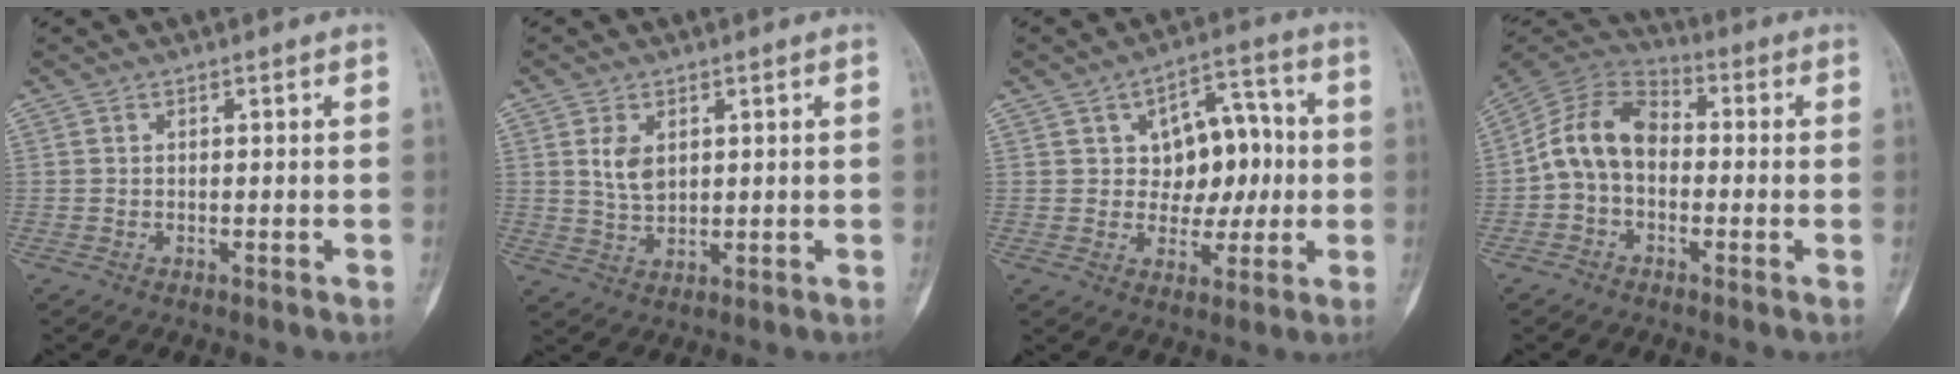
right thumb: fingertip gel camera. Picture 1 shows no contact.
{"total": 4.7, "force": [1.6, 3.0, 3.3], "torque": [-0.049, -0.011, 0.037]}
{"total": 11.6, "force": [1.2, 7.8, 8.5], "torque": [-0.067, 0.021, 0.019]}
{"total": 11.4, "force": [-1.0, 8.0, 8.1], "torque": [-0.133, 0.037, -0.035]}